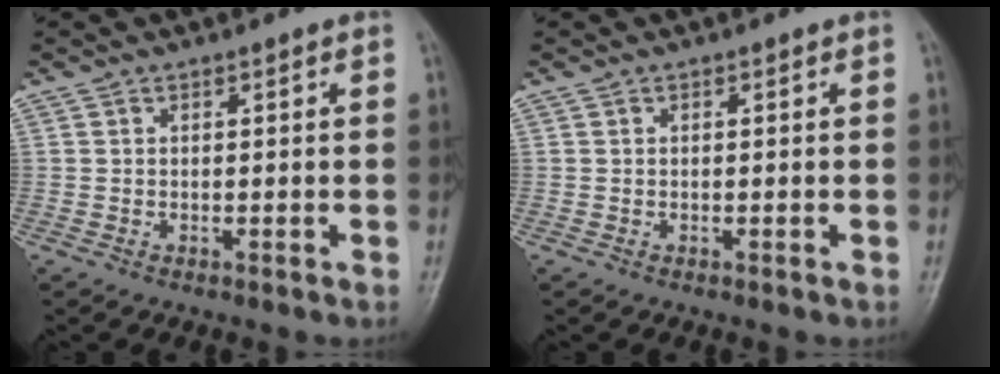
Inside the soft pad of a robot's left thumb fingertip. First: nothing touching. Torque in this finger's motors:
{"motor_torque": [-0.52, -0.35, 0.21, 0.41, 0.00]}